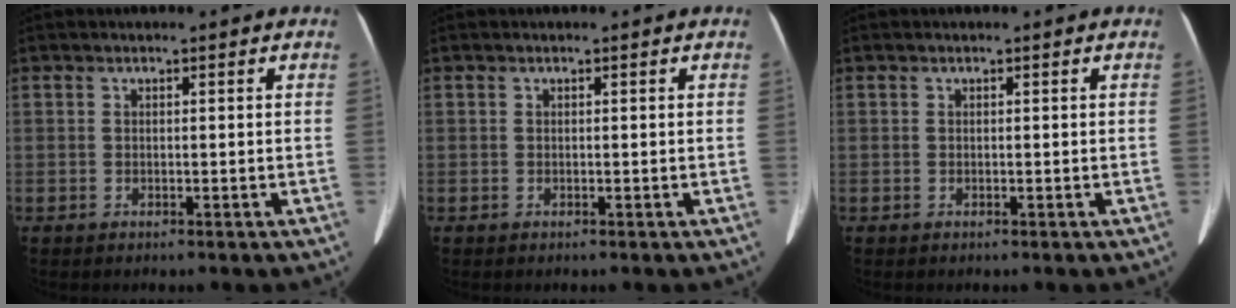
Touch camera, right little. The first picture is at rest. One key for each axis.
{"total": 0.0}
{"total": 0.0}